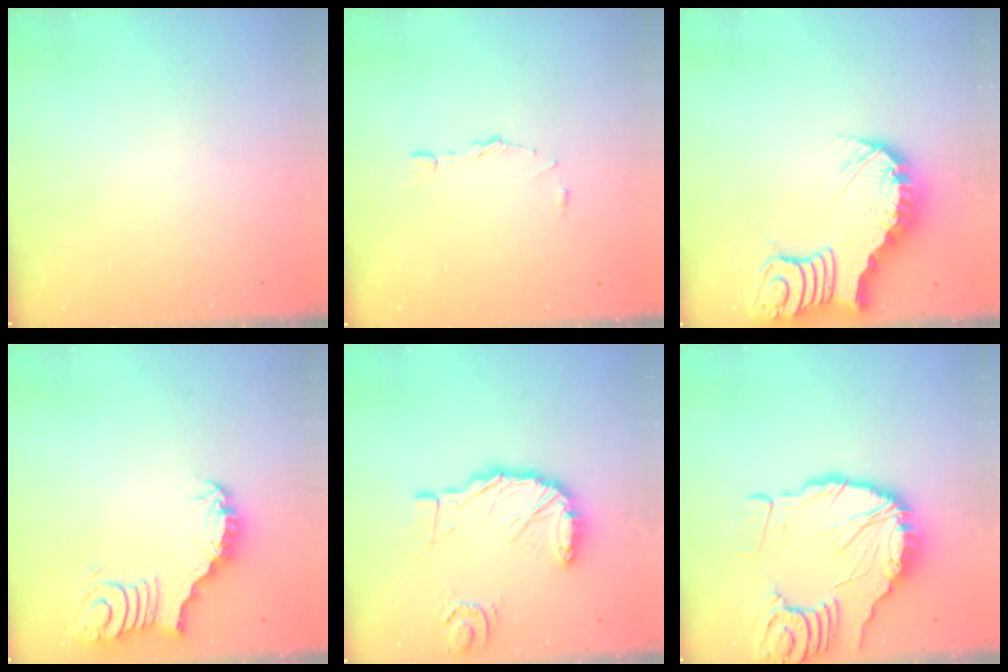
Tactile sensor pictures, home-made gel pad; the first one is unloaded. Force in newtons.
{"total": 5.1, "press": 5.0, "slide": 0.6}
{"total": 5.5, "press": 5.5, "slide": 0.6}
{"total": 3.5, "press": 3.5, "slide": 0.6}
{"total": 14.3, "press": 14.2, "slide": 1.6}
{"total": 15.8, "press": 15.7, "slide": 2.0}